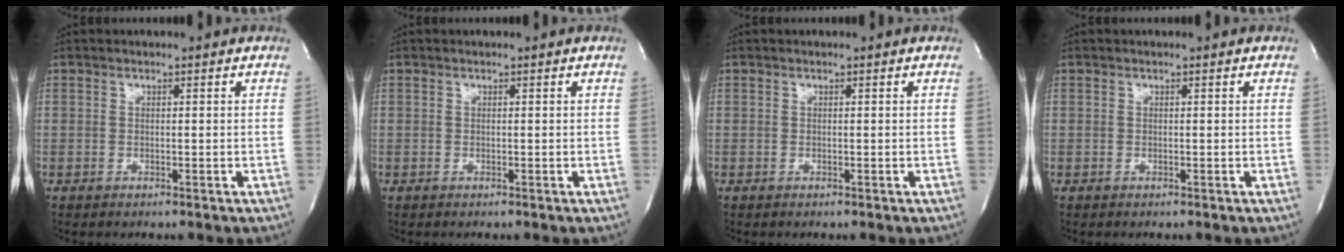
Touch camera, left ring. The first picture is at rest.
{"total": 0.0}
{"total": 0.0}
{"total": 0.0}